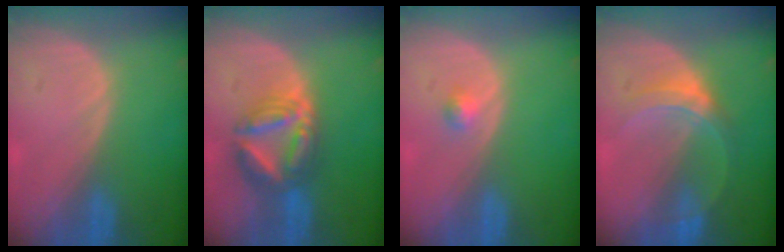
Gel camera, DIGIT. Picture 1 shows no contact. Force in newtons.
{"total": 7.6, "press": 7.6, "slide": 0.8}
{"total": 1.5, "press": 1.3, "slide": 0.8}
{"total": 5.1, "press": 4.9, "slide": 1.5}